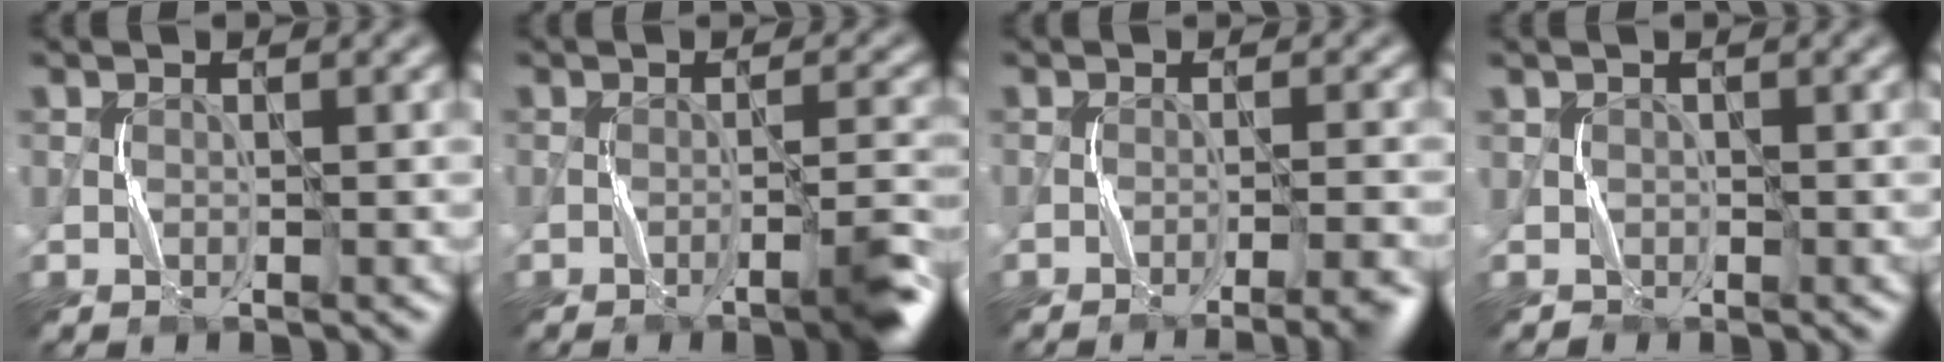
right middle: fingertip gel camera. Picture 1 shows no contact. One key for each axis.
{"total": 2.9, "fx": -1.3, "fy": -0.1, "fz": 2.5, "tx": -0.038, "ty": 0.012, "tz": -0.028}
{"total": 4.5, "fx": -2.9, "fy": 0.8, "fz": 3.4, "tx": -0.032, "ty": 0.015, "tz": -0.040}
{"total": 1.1, "fx": 0.2, "fy": 1.1, "fz": -0.3, "tx": 0.002, "ty": -0.001, "tz": 0.005}